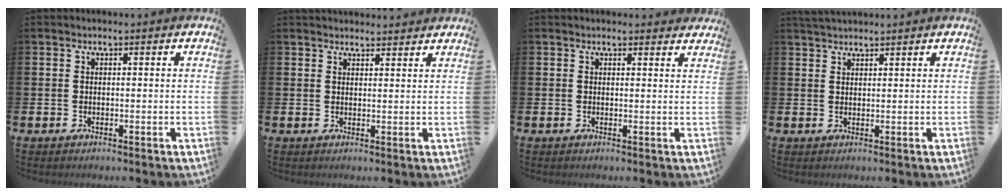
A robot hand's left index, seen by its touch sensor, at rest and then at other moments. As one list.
[{"total": 2.3, "force": [2.3, 0.5, -0.1], "torque": [0.006, -0.013, 0.039]}, {"total": 1.1, "force": [1.1, 0.3, 0.2], "torque": [0.007, -0.002, 0.017]}, {"total": 2.1, "force": [2.0, 0.4, 0.3], "torque": [0.003, -0.006, 0.036]}]